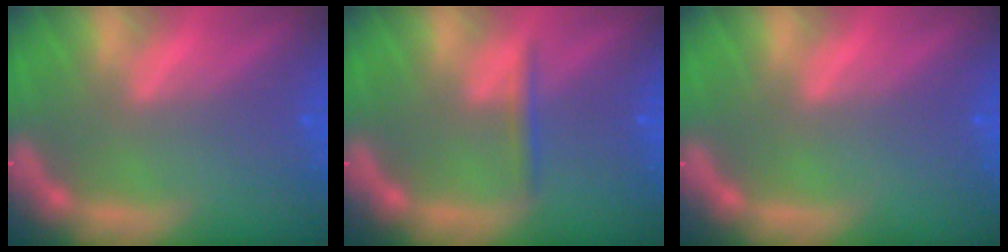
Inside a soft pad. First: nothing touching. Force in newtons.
{"total": 1.4}
{"total": 0.0}